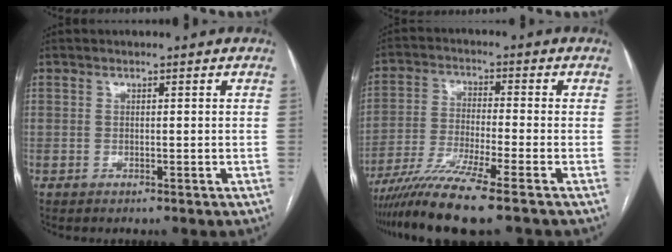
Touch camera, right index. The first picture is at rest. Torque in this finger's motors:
{"motor_torque": [1.40, -0.74, 0.60, 0.18]}